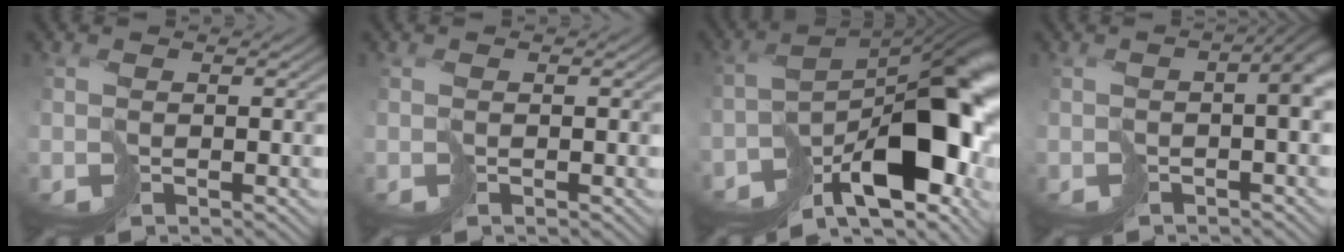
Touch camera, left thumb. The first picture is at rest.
{"total": 0.0}
{"total": 16.0, "force": [-7.1, 7.2, 12.4], "torque": [-0.167, -0.031, -0.098]}
{"total": 4.3, "force": [-0.9, 1.5, 3.9], "torque": [-0.060, -0.007, -0.012]}